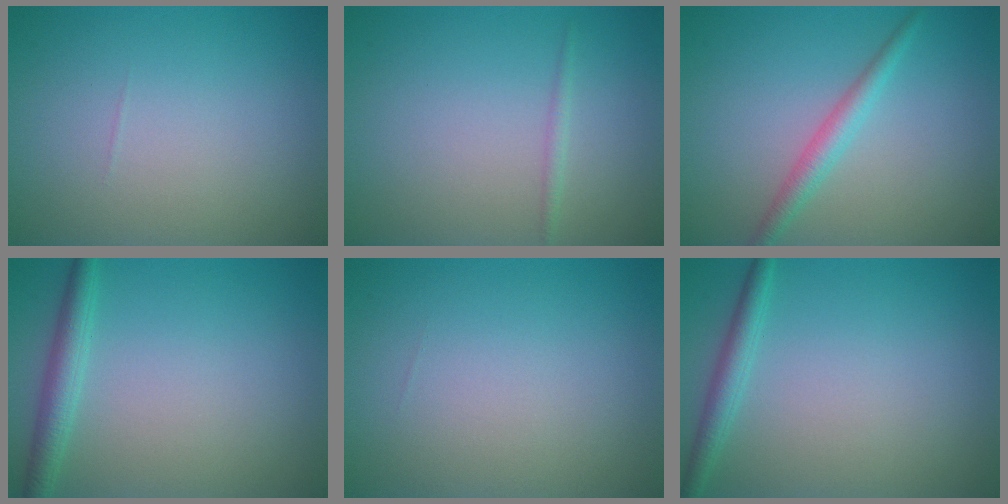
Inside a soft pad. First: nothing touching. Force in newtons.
{"total": 0.8, "press": 0.8, "slide": 0.0}
{"total": 2.2, "press": 2.2, "slide": 0.0}
{"total": 2.5, "press": 2.5, "slide": 0.1}
{"total": 0.0}
{"total": 2.0, "press": 2.0, "slide": 0.1}